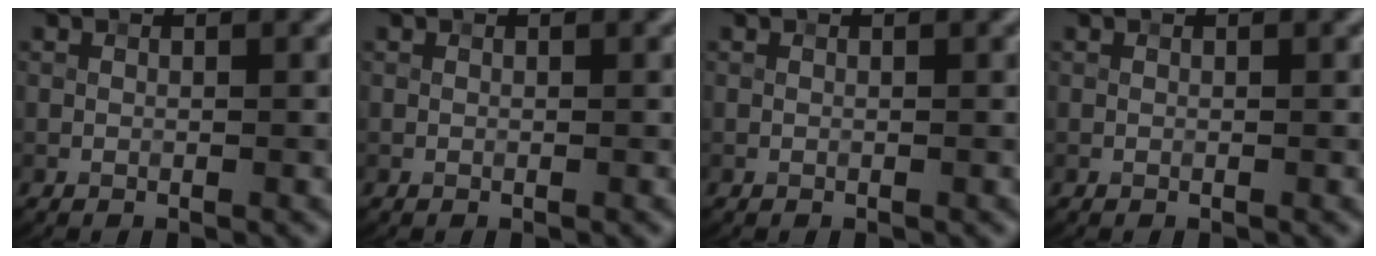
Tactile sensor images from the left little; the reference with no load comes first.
{"total": 0.0}
{"total": 0.0}
{"total": 0.0}